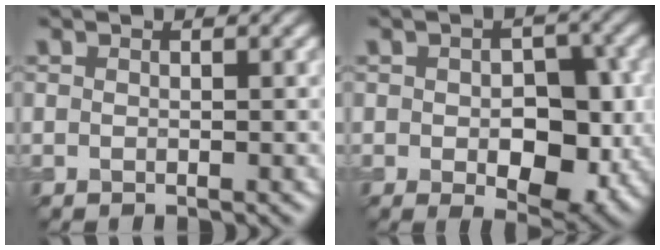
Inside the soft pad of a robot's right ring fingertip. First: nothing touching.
{"total": 6.5, "force": [-0.7, 3.7, 5.2], "torque": [-0.075, -0.005, -0.001]}